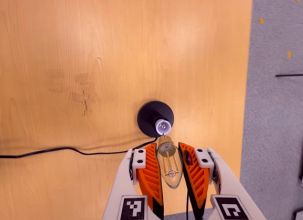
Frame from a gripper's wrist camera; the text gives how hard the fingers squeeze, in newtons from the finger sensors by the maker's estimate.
{"total": 20.1, "left": 22.0, "right": 18.2}